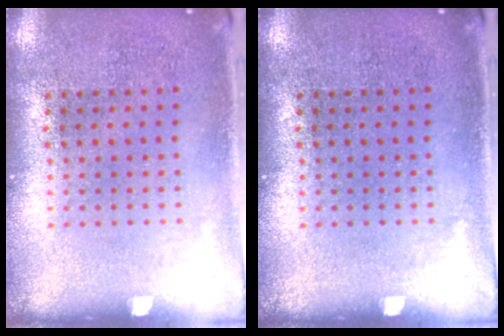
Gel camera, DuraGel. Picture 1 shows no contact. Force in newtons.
{"total": 0.0}